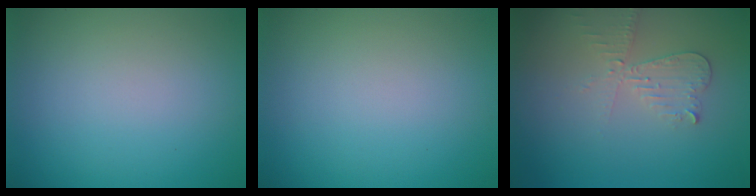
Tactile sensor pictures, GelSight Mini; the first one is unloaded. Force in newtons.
{"total": 0.0}
{"total": 2.6, "press": 2.5, "slide": 0.6}